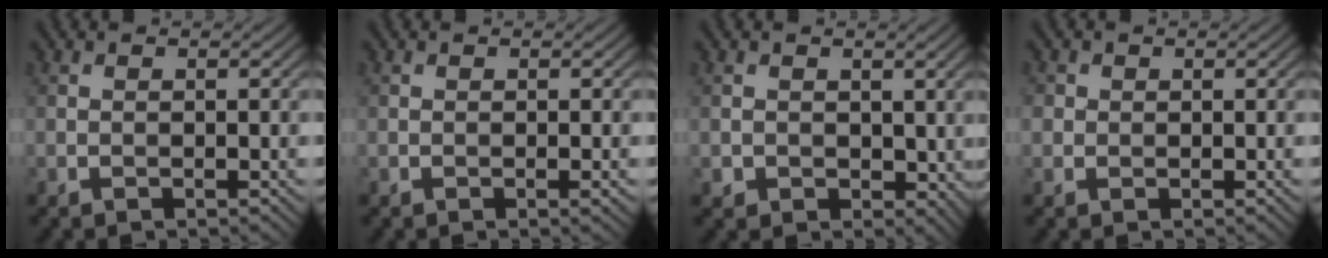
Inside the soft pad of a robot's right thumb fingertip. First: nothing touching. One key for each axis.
{"total": 0.6, "fx": -0.2, "fy": 0.0, "fz": 0.6, "tx": -0.009, "ty": -0.002, "tz": -0.004}
{"total": 3.1, "fx": 0.5, "fy": 2.7, "fz": 1.4, "tx": -0.035, "ty": -0.012, "tz": 0.009}
{"total": 1.4, "fx": 0.2, "fy": 1.3, "fz": 0.3, "tx": -0.004, "ty": -0.003, "tz": 0.000}